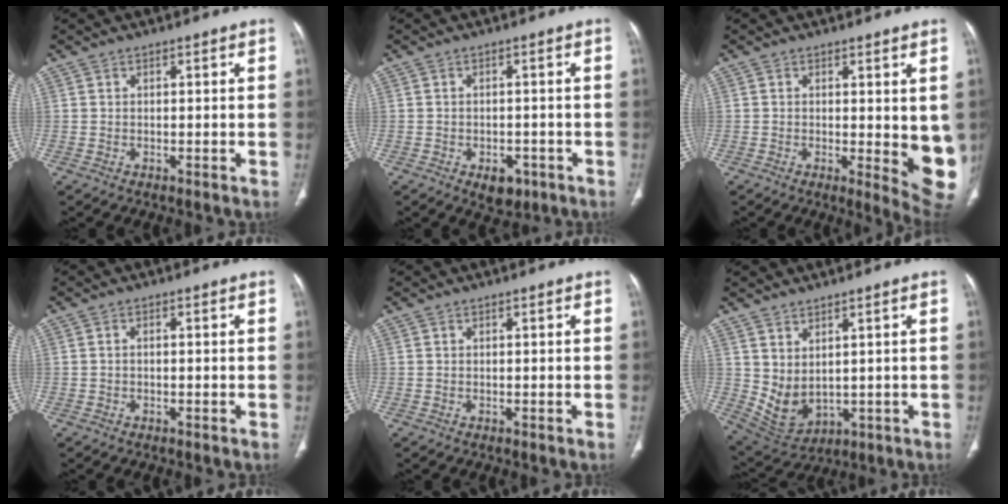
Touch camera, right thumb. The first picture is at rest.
{"total": 4.5, "force": [-2.2, 2.9, 2.5], "torque": [-0.018, 0.009, -0.022]}
{"total": 8.8, "force": [-0.3, 2.8, 8.3], "torque": [-0.089, -0.019, 0.000]}
{"total": 0.6, "force": [-0.2, 0.4, 0.4], "torque": [-0.006, 0.002, -0.007]}
{"total": 0.0}
{"total": 6.9, "force": [1.7, 4.2, 5.2], "torque": [-0.084, -0.019, 0.061]}